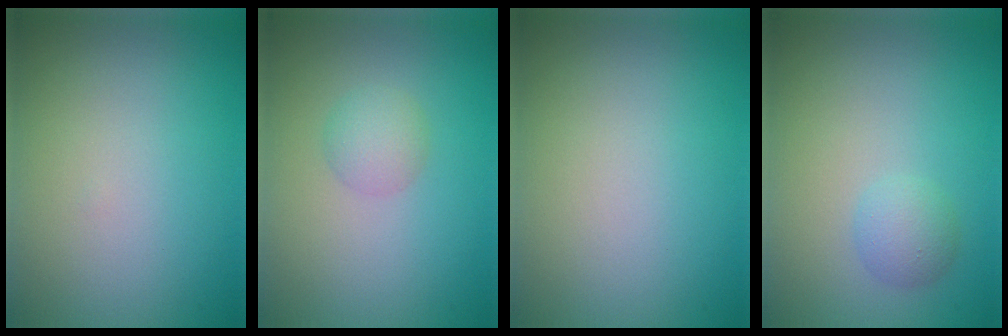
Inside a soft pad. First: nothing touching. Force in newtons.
{"total": 1.9, "press": 1.9, "slide": 0.0}
{"total": 0.0}
{"total": 1.7, "press": 1.7, "slide": 0.2}